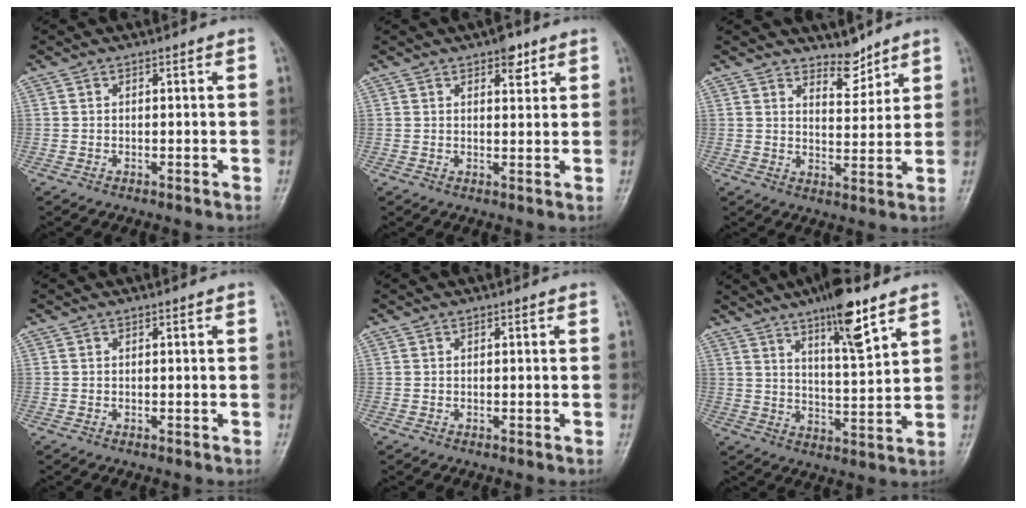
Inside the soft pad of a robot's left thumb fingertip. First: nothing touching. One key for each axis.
{"total": 3.6, "fx": 2.1, "fy": 1.7, "fz": 2.4, "tx": -0.020, "ty": -0.008, "tz": 0.027}
{"total": 4.9, "fx": 4.3, "fy": 2.1, "fz": 1.2, "tx": 0.003, "ty": -0.039, "tz": 0.075}
{"total": 0.0}
{"total": 0.0}
{"total": 11.4, "fx": 7.3, "fy": 2.3, "fz": 8.5, "tx": -0.127, "ty": -0.043, "tz": 0.119}